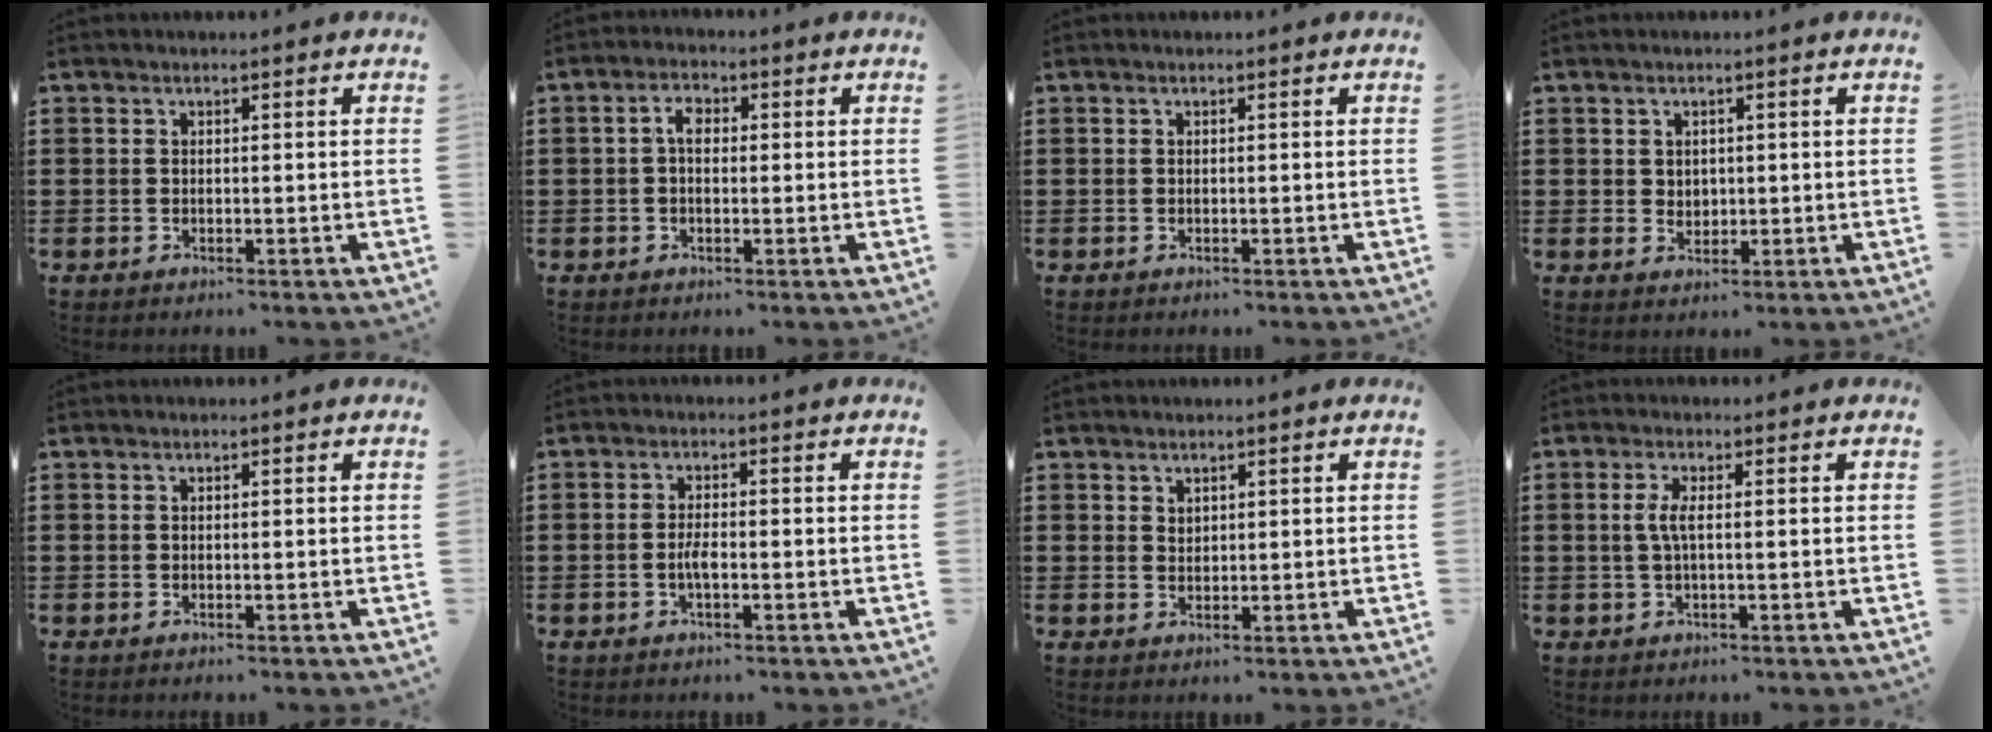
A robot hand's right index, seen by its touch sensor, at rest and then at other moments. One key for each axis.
{"total": 2.8, "fx": 0.0, "fy": 1.6, "fz": 2.3, "tx": -0.046, "ty": 0.008, "tz": -0.001}
{"total": 0.0}
{"total": 1.7, "fx": 0.7, "fy": 1.5, "fz": 0.3, "tx": -0.011, "ty": 0.009, "tz": 0.013}
{"total": 0.0}
{"total": 2.5, "fx": -0.8, "fy": 0.8, "fz": 2.2, "tx": -0.049, "ty": 0.000, "tz": -0.017}
{"total": 1.4, "fx": 1.1, "fy": 0.7, "fz": 0.2, "tx": -0.004, "ty": 0.001, "tz": 0.023}
{"total": 2.7, "fx": 0.0, "fy": 0.5, "fz": 2.7, "tx": -0.059, "ty": -0.003, "tz": -0.005}